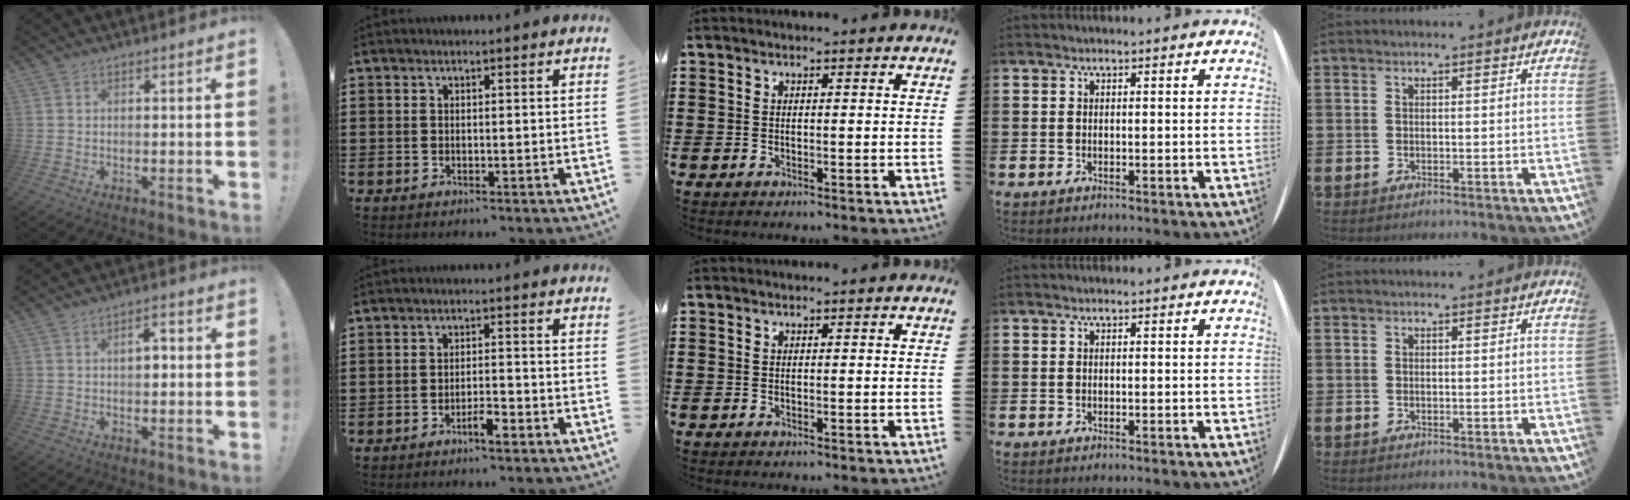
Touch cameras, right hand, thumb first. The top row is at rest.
{"thumb": {"total": 3.9, "force": [0.1, 2.0, 3.3], "torque": [-0.043, 0.005, -0.006]}, "index": {"total": 2.9, "force": [-2.0, 0.8, 1.9], "torque": [-0.032, 0.007, -0.037]}}